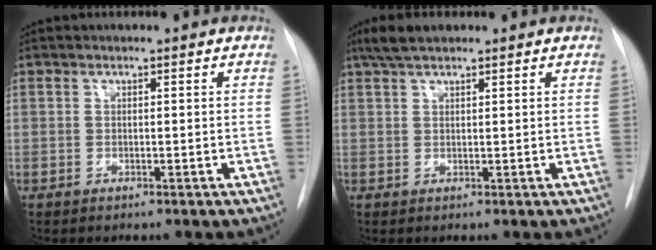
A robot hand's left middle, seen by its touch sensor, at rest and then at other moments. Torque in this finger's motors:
{"motor_torque": [0.36, -0.34, 0.02, 0.01]}